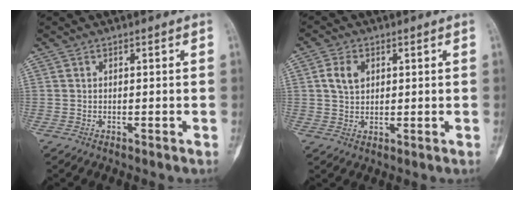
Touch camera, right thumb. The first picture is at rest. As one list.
[{"total": 4.7, "force": [1.4, 3.3, 3.0], "torque": [-0.047, -0.002, 0.025]}]